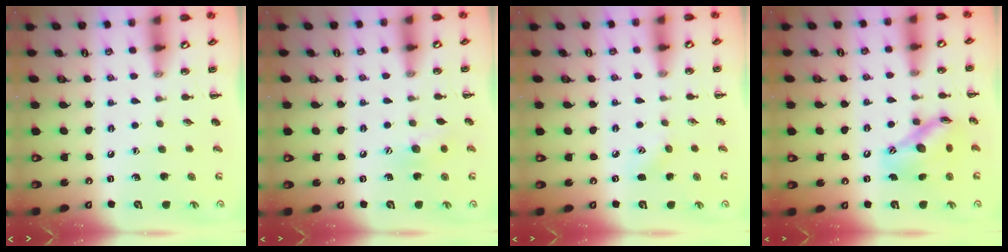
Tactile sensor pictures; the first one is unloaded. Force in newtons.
{"total": 7.7, "press": 7.6, "slide": 1.5}
{"total": 3.9, "press": 3.8, "slide": 1.0}
{"total": 14.3, "press": 14.1, "slide": 2.2}